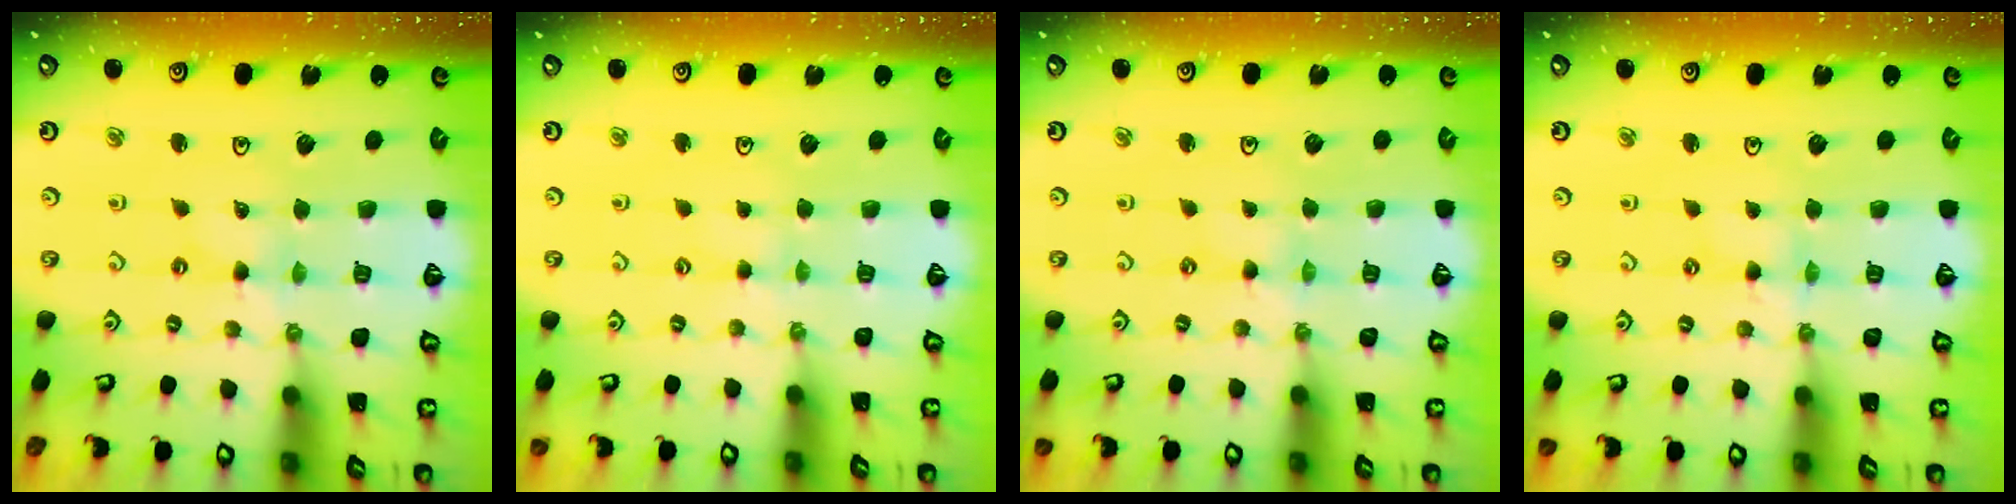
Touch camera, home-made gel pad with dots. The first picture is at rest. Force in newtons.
{"total": 2.0, "press": 1.9, "slide": 0.4}
{"total": 0.0}
{"total": 1.3, "press": 1.3, "slide": 0.2}